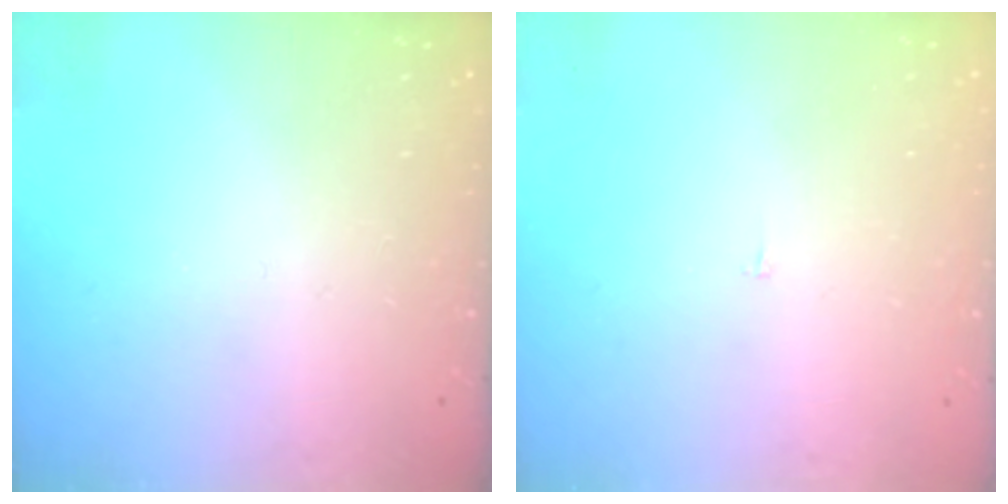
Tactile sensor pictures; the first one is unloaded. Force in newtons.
{"total": 2.2, "press": 2.2, "slide": 0.2}